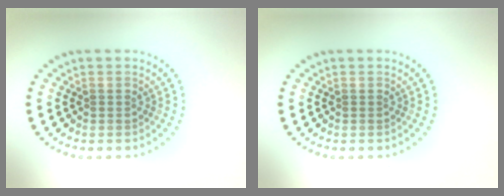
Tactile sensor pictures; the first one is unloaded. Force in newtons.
{"total": 0.0}